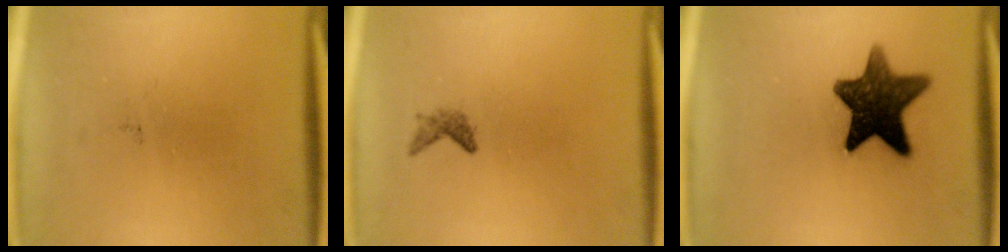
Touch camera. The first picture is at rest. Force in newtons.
{"total": 1.1}
{"total": 12.5}